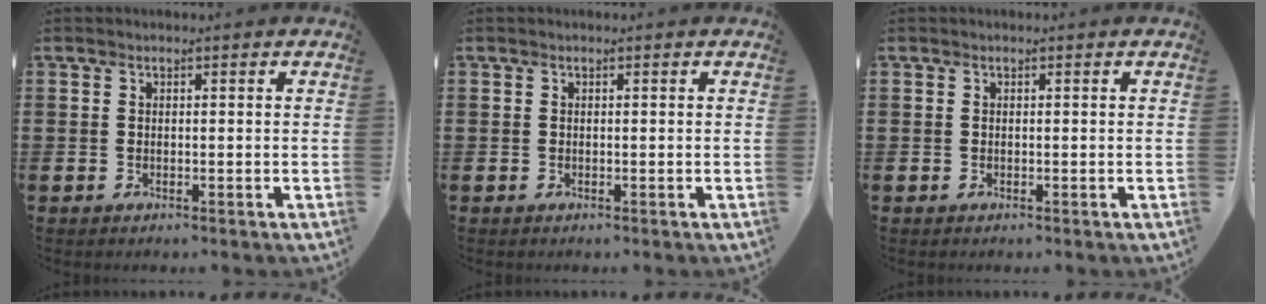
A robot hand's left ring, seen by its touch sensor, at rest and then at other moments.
{"total": 0.0}
{"total": 0.0}